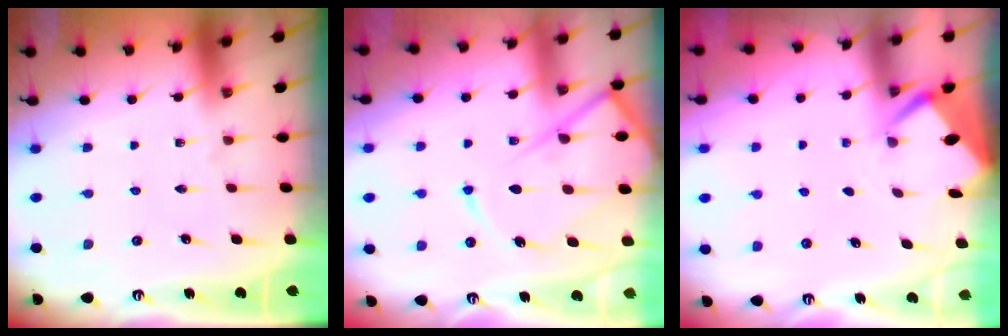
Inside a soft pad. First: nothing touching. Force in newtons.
{"total": 13.6, "press": 13.5, "slide": 1.2}
{"total": 2.6, "press": 2.6, "slide": 0.4}